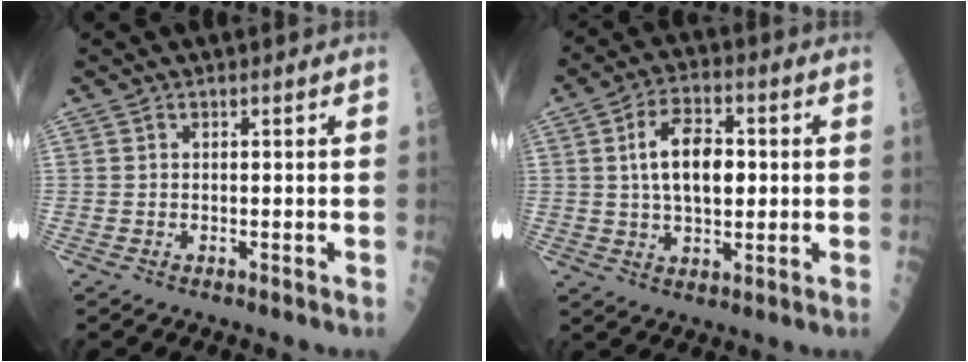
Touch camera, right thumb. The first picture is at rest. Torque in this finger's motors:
{"motor_torque": [-0.22, 0.51, 0.32, -0.31, 0.22]}